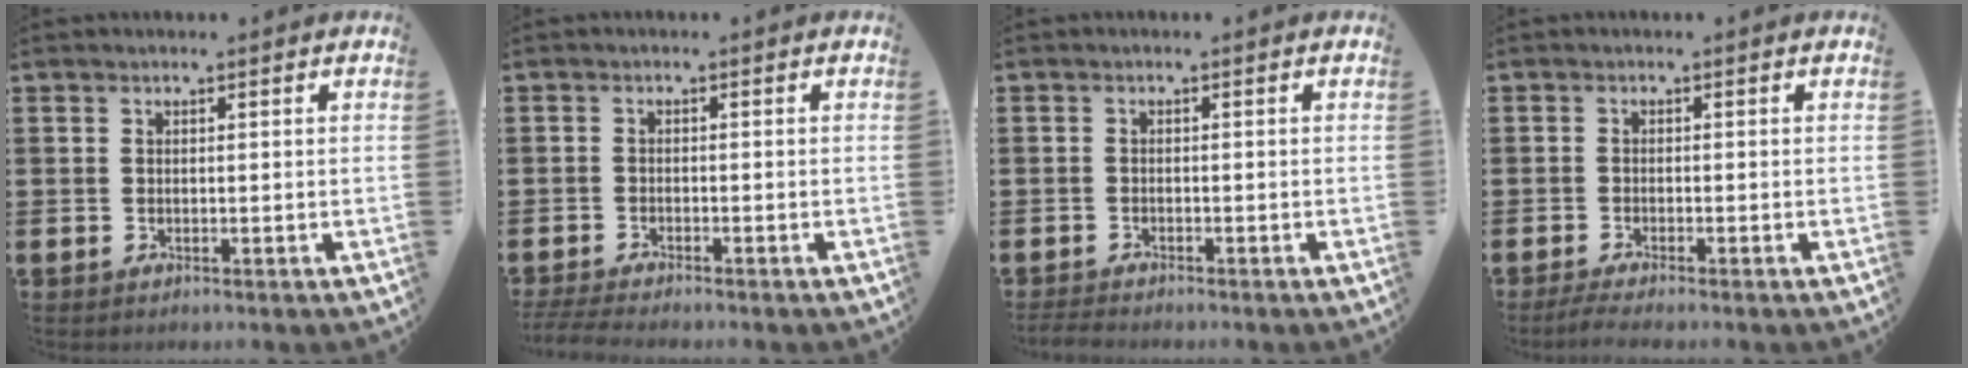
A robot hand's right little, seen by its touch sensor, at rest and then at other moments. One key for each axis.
{"total": 1.7, "fx": -1.5, "fy": 0.1, "fz": 0.8, "tx": -0.014, "ty": 0.003, "tz": -0.027}
{"total": 1.0, "fx": -0.9, "fy": 0.1, "fz": 0.2, "tx": -0.007, "ty": 0.002, "tz": -0.019}
{"total": 1.4, "fx": -1.0, "fy": 0.0, "fz": 0.9, "tx": -0.015, "ty": -0.001, "tz": -0.020}